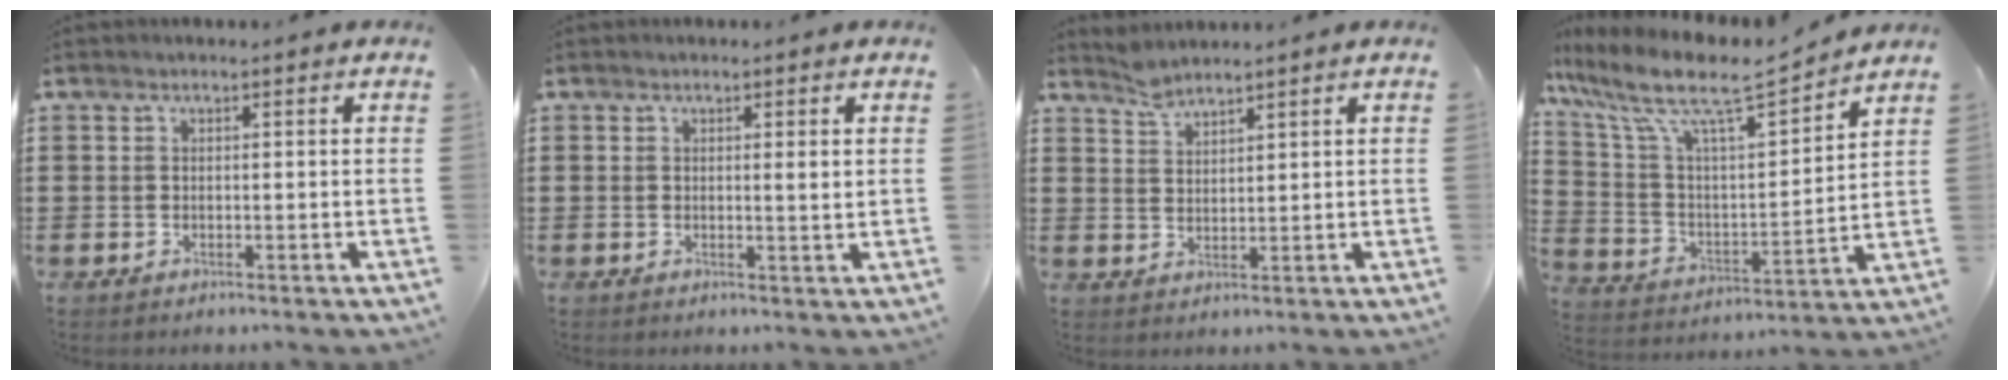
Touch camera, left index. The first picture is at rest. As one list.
[{"total": 1.7, "force": [0.7, 0.1, 1.5], "torque": [-0.025, -0.002, 0.010]}, {"total": 2.7, "force": [2.6, 0.4, 0.6], "torque": [-0.019, -0.002, 0.050]}, {"total": 10.5, "force": [7.9, 2.0, 6.7], "torque": [-0.162, -0.048, 0.128]}]